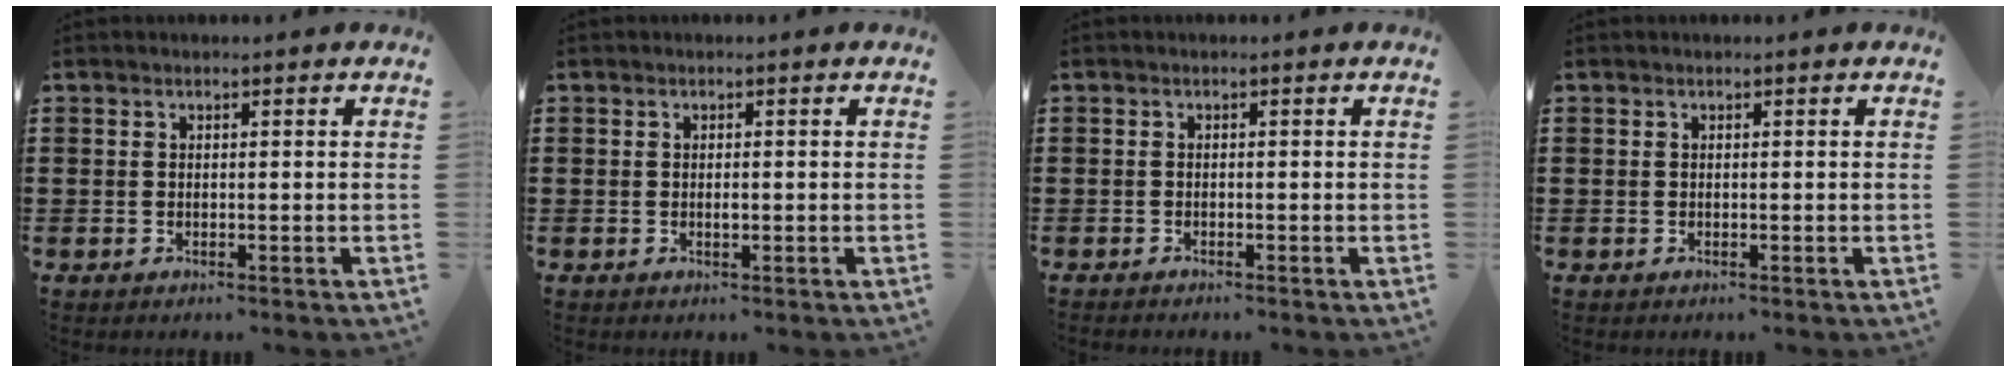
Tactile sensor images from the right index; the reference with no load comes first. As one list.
[{"total": 0.8, "force": [-0.1, 0.3, 0.7], "torque": [-0.016, -0.002, -0.002]}, {"total": 0.6, "force": [-0.6, 0.1, 0.0], "torque": [-0.001, 0.000, -0.012]}, {"total": 0.0}]